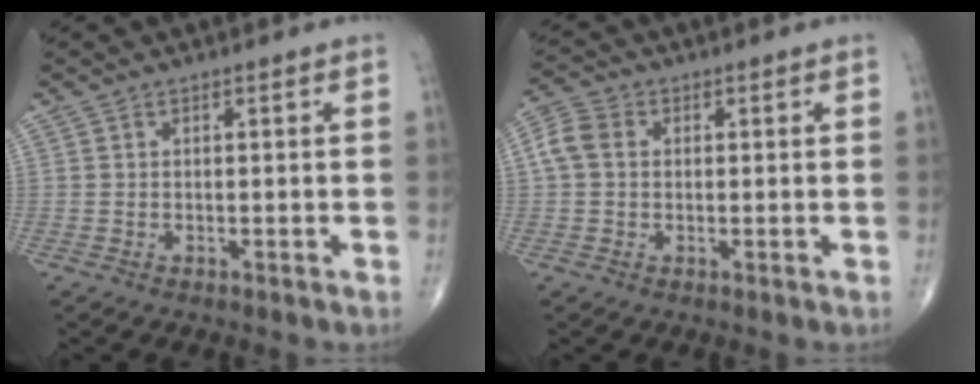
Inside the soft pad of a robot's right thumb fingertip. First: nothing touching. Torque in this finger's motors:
{"motor_torque": [-0.49, 0.60, 0.47, 0.13, 0.01]}